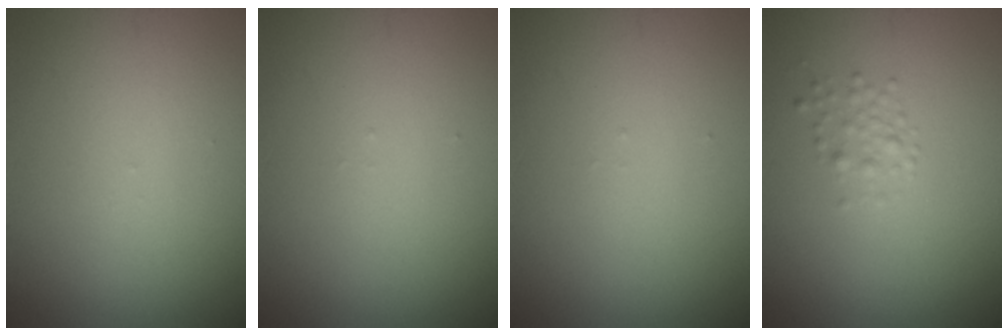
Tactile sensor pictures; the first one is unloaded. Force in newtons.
{"total": 0.0}
{"total": 0.0}
{"total": 1.3, "press": 1.3, "slide": 0.0}